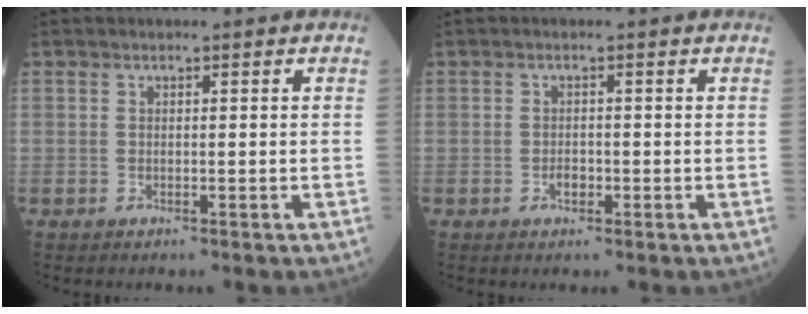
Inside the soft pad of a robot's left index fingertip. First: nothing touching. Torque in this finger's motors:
{"motor_torque": [0.10, 0.02, 0.01, 0.00]}